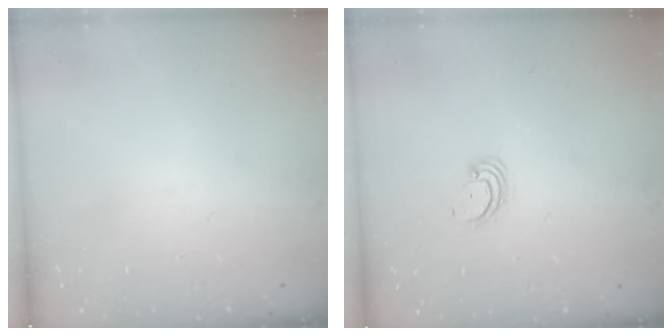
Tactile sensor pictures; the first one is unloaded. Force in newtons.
{"total": 3.4, "press": 3.4, "slide": 0.1}